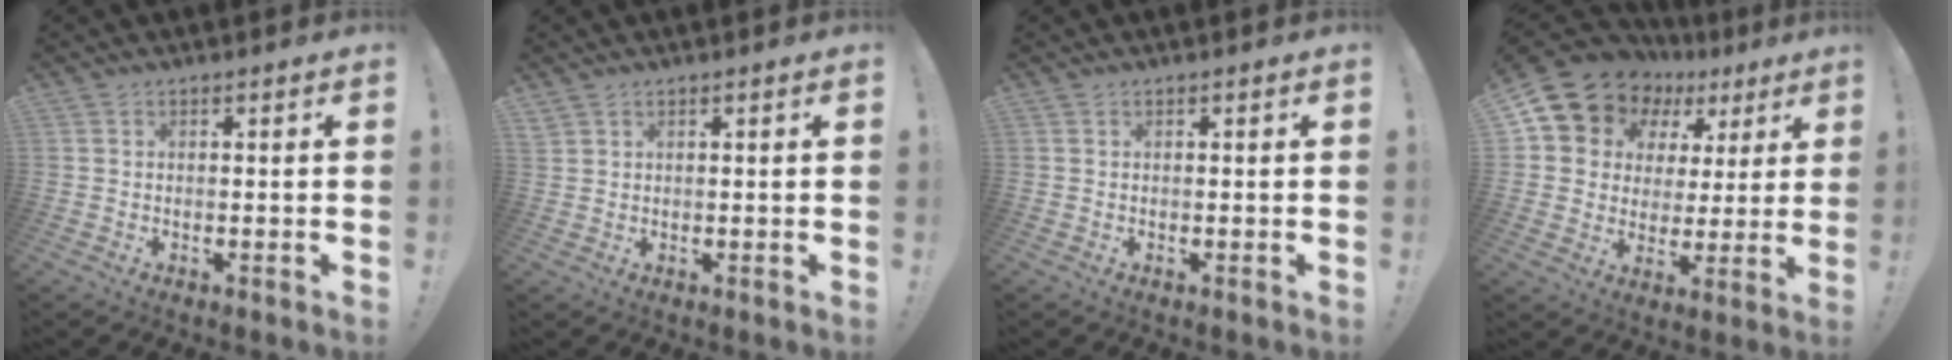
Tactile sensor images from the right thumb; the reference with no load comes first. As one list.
[{"total": 1.5, "force": [1.1, 0.8, 0.6], "torque": [-0.004, -0.006, 0.020]}, {"total": 0.0}, {"total": 10.8, "force": [7.4, 7.5, 2.4], "torque": [-0.043, -0.062, 0.145]}]